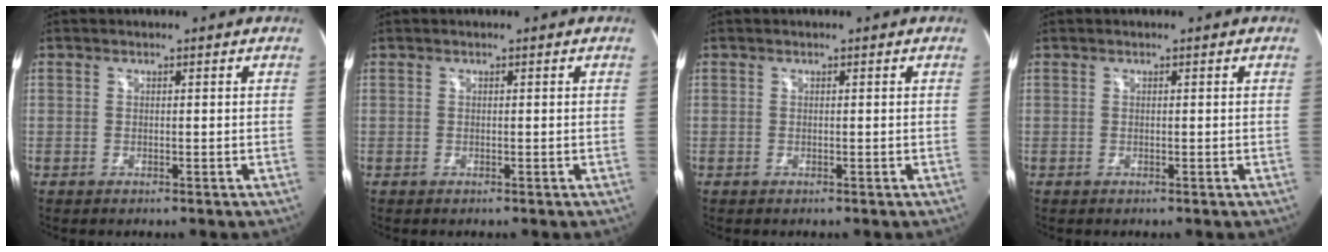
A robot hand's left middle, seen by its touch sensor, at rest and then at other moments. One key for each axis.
{"total": 0.0}
{"total": 0.0}
{"total": 0.0}